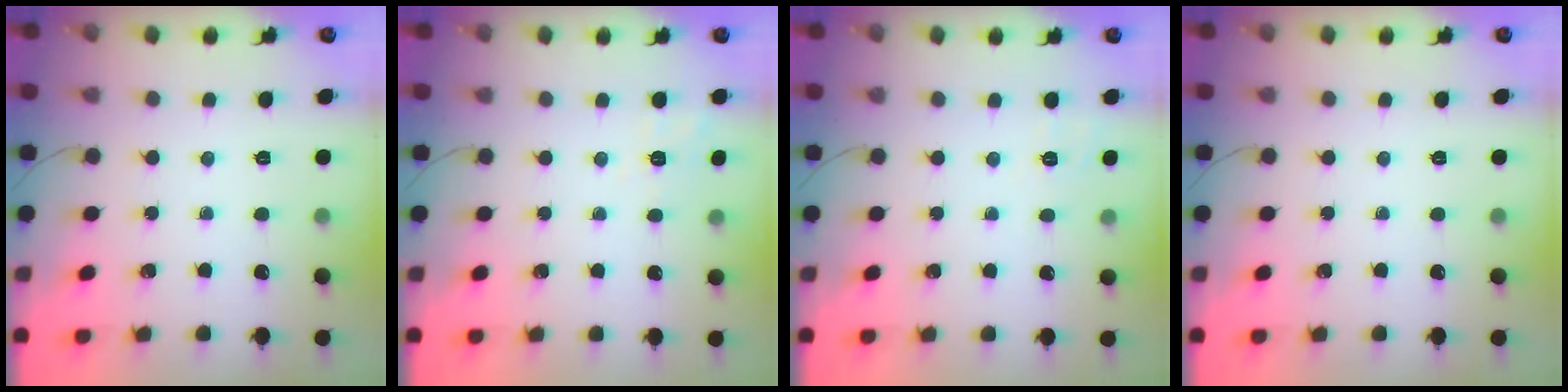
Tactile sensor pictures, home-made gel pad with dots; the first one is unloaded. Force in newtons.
{"total": 3.5, "press": 2.9, "slide": 2.1}
{"total": 1.9, "press": 0.7, "slide": 1.7}
{"total": 0.0}